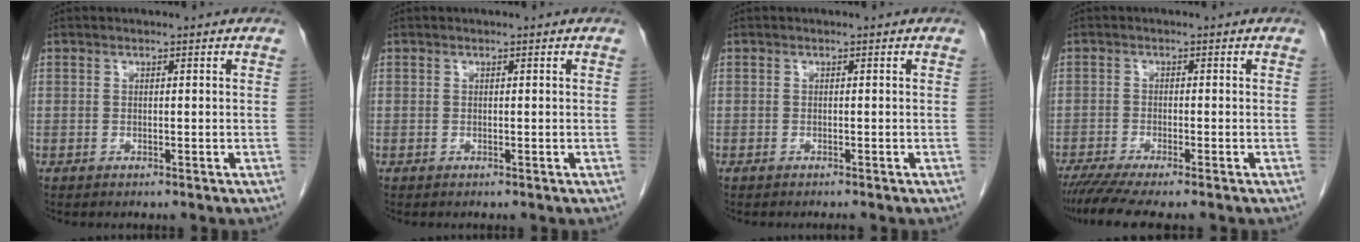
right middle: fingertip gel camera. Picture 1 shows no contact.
{"total": 0.0}
{"total": 0.8, "force": [-0.7, 0.0, 0.4], "torque": [-0.008, -0.002, -0.010]}
{"total": 6.1, "force": [-5.0, 0.0, 3.5], "torque": [-0.053, -0.015, -0.084]}